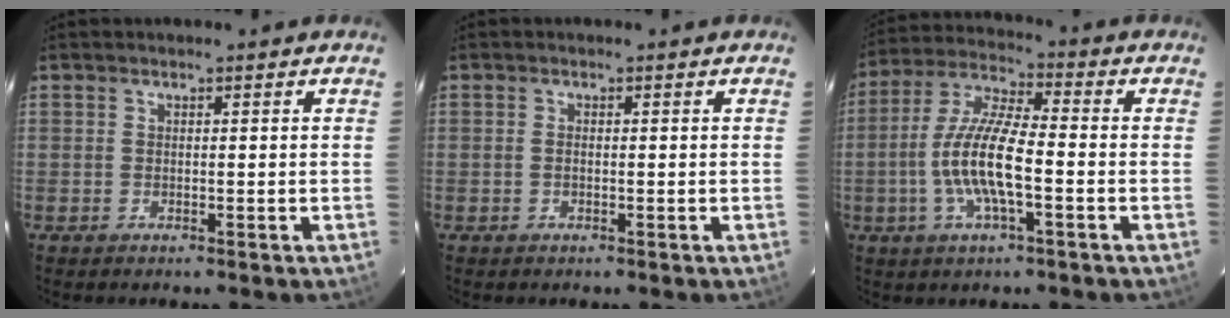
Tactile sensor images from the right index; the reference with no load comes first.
{"total": 0.6, "force": [-0.2, 0.3, 0.5], "torque": [-0.012, 0.001, -0.004]}
{"total": 12.3, "force": [-3.0, 2.8, 11.7], "torque": [-0.241, 0.000, -0.059]}